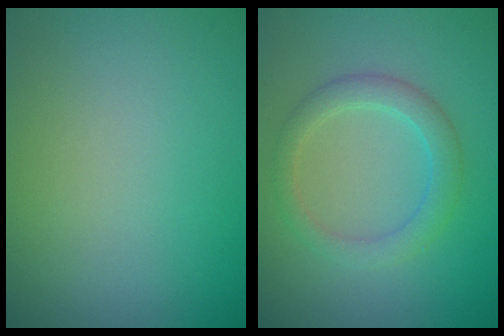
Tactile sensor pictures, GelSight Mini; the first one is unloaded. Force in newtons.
{"total": 2.7, "press": 2.6, "slide": 0.3}